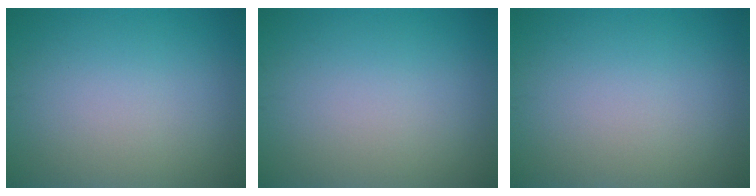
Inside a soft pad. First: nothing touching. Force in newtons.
{"total": 0.0}
{"total": 0.0}